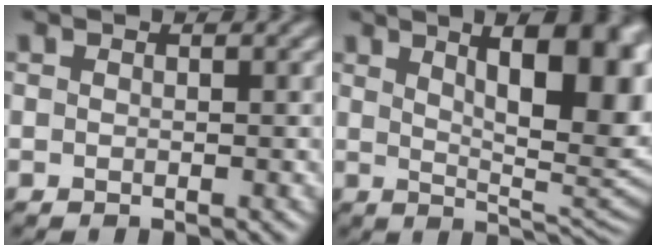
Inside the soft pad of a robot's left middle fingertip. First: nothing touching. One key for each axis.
{"total": 15.3, "fx": 5.0, "fy": 5.8, "fz": 13.2, "tx": -0.124, "ty": 0.037, "tz": 0.067}